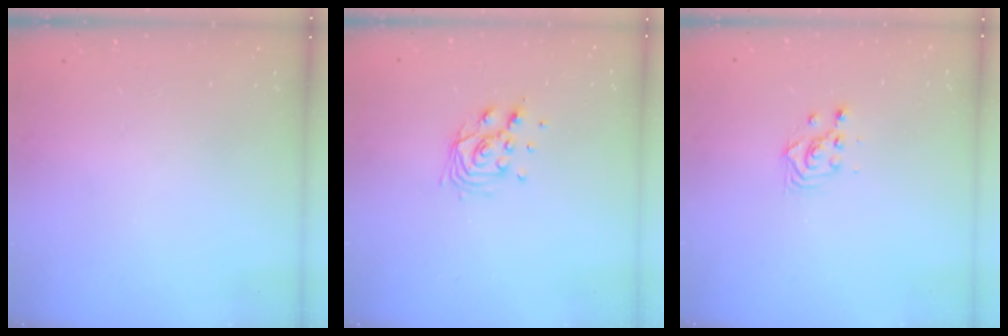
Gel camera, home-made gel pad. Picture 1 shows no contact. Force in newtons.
{"total": 8.9, "press": 8.9, "slide": 1.0}
{"total": 2.8, "press": 2.8, "slide": 0.2}